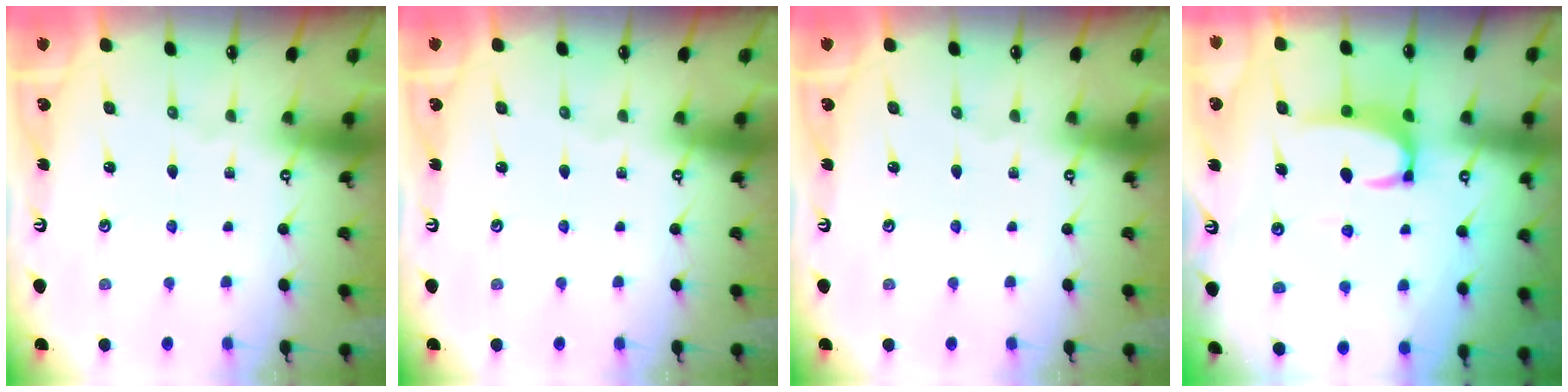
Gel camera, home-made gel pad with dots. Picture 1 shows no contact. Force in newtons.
{"total": 0.0}
{"total": 0.0}
{"total": 3.5, "press": 3.4, "slide": 0.2}